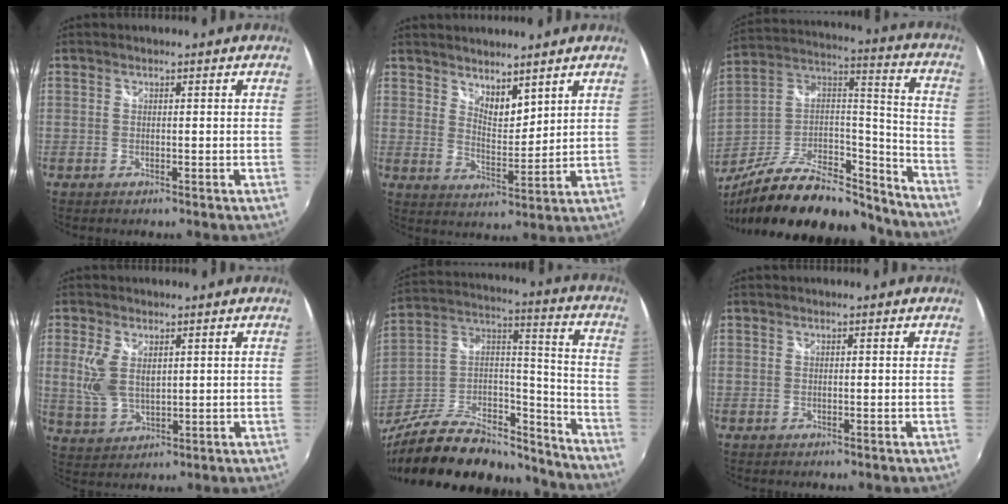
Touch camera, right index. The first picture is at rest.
{"total": 5.7, "force": [4.7, 2.1, 2.4], "torque": [-0.029, -0.005, 0.084]}
{"total": 28.4, "force": [-21.3, 10.6, 15.5], "torque": [-0.270, 0.021, -0.327]}
{"total": 7.2, "force": [2.0, 4.1, 5.6], "torque": [-0.123, -0.001, 0.046]}
{"total": 28.4, "force": [-21.0, 12.0, 14.9], "torque": [-0.280, 0.036, -0.318]}
{"total": 0.0}